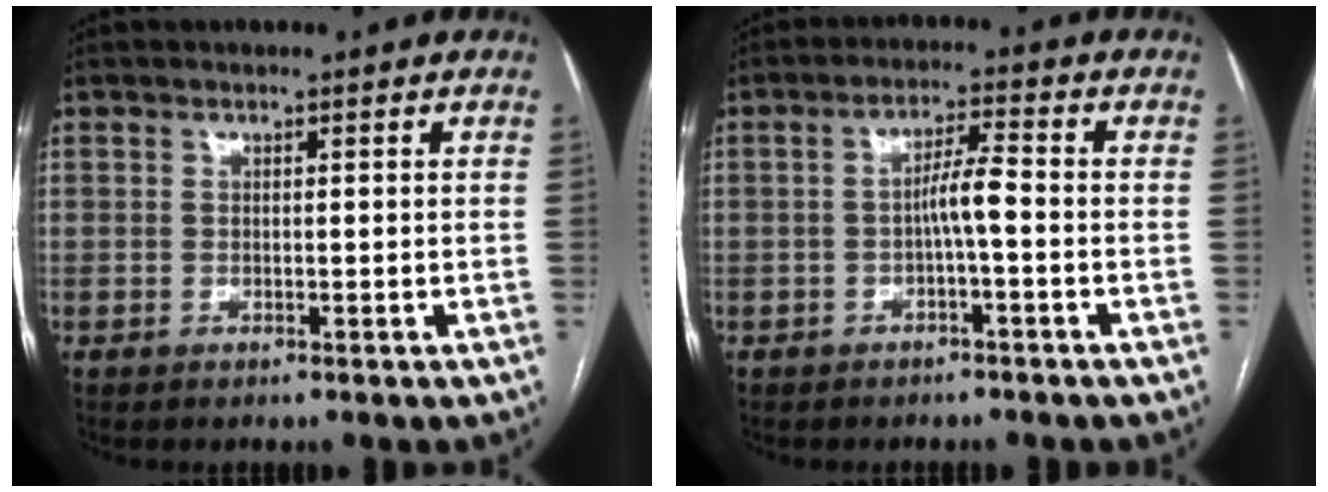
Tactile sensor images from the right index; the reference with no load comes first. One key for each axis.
{"total": 4.2, "fx": -1.1, "fy": 0.3, "fz": 4.0, "tx": -0.070, "ty": 0.011, "tz": -0.018}